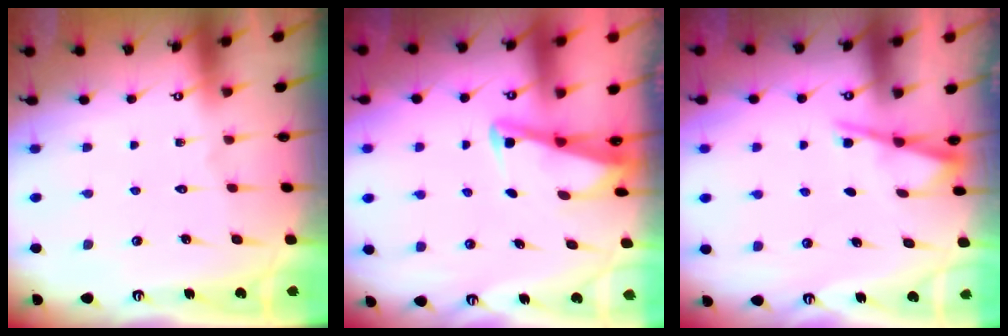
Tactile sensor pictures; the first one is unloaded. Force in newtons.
{"total": 2.8, "press": 2.8, "slide": 0.3}
{"total": 2.6, "press": 2.6, "slide": 0.2}